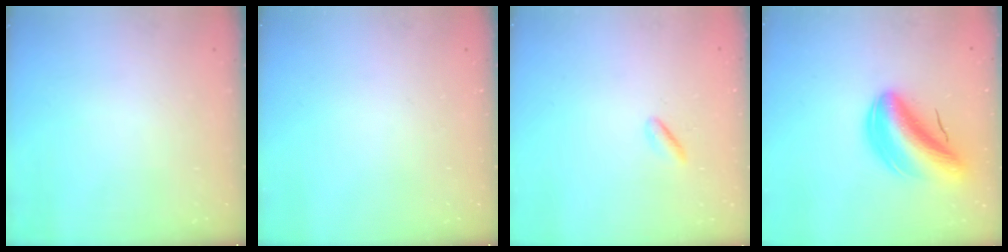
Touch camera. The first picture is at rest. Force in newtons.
{"total": 0.0}
{"total": 1.0, "press": 0.7, "slide": 0.6}
{"total": 13.3, "press": 12.7, "slide": 3.9}